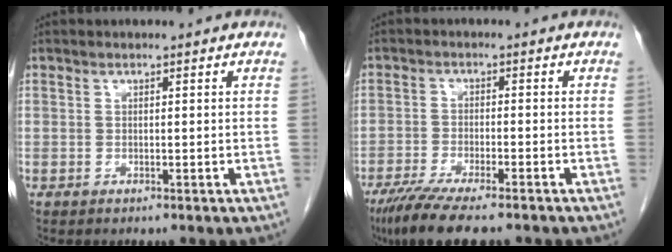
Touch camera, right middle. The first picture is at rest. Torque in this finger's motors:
{"motor_torque": [0.42, -0.35, 0.11, 0.09]}